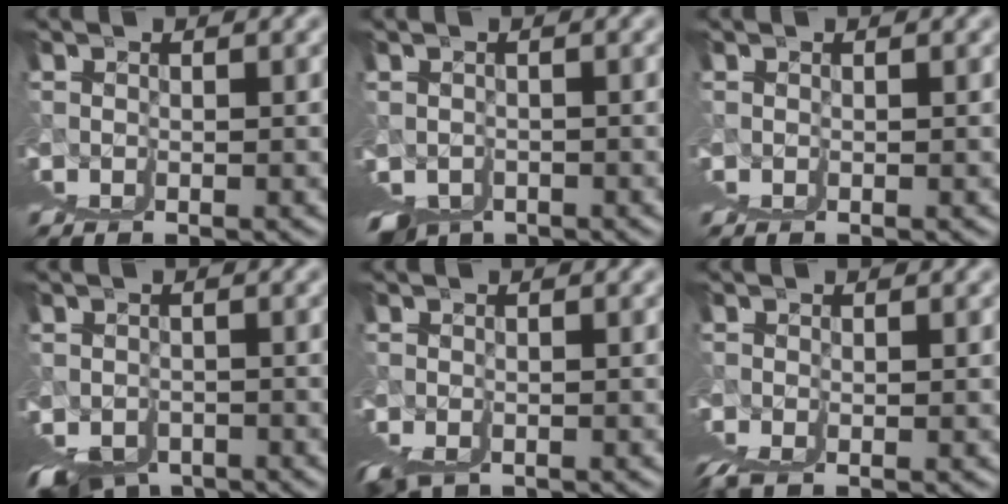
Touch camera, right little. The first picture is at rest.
{"total": 1.8, "force": [-1.5, -0.4, 0.8], "torque": [0.000, -0.030, -0.008]}
{"total": 0.6, "force": [0.2, -0.4, -0.3], "torque": [0.009, 0.002, 0.003]}
{"total": 3.2, "force": [-2.6, 0.0, 1.9], "torque": [-0.018, -0.038, -0.018]}
{"total": 1.9, "force": [-1.2, -1.4, -0.2], "torque": [0.006, -0.018, -0.005]}
{"total": 2.4, "force": [1.0, -1.0, 1.9], "torque": [-0.012, 0.014, 0.014]}